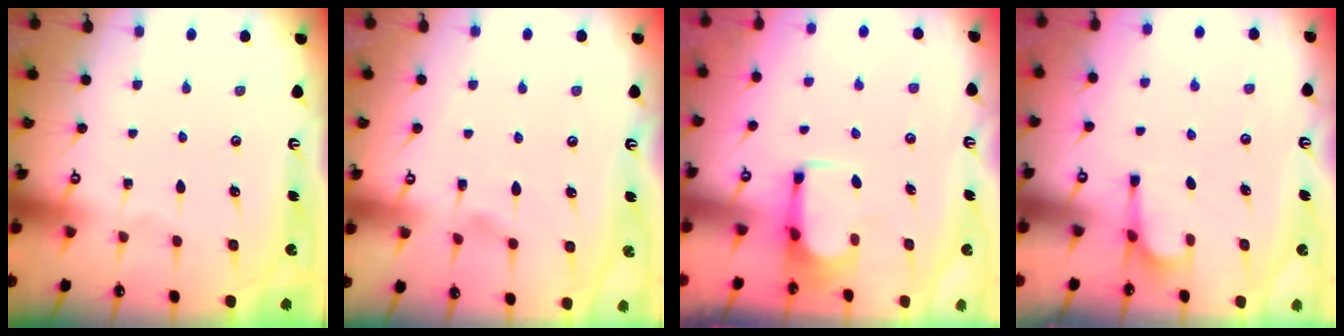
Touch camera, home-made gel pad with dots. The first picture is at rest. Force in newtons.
{"total": 1.3, "press": 0.9, "slide": 0.8}
{"total": 3.6, "press": 3.6, "slide": 0.0}
{"total": 2.1, "press": 1.9, "slide": 0.8}